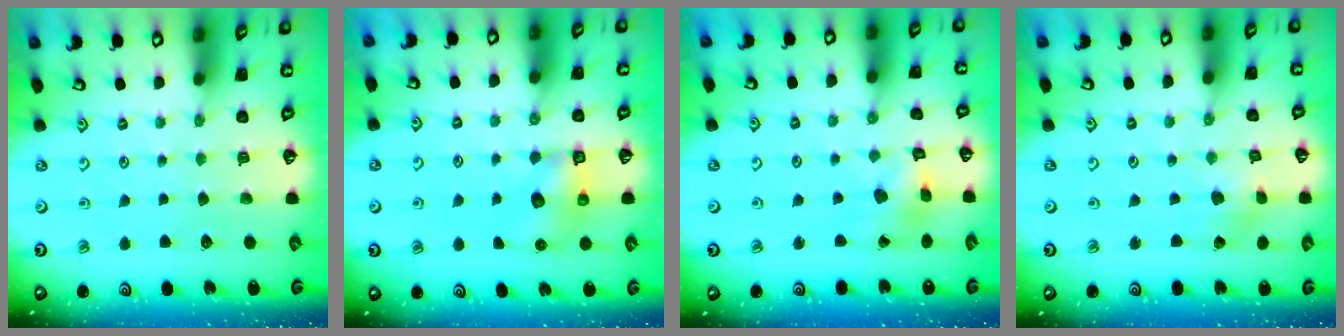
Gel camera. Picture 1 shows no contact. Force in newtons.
{"total": 6.8, "press": 6.8, "slide": 0.5}
{"total": 7.5, "press": 7.5, "slide": 0.8}
{"total": 2.5, "press": 2.4, "slide": 0.4}